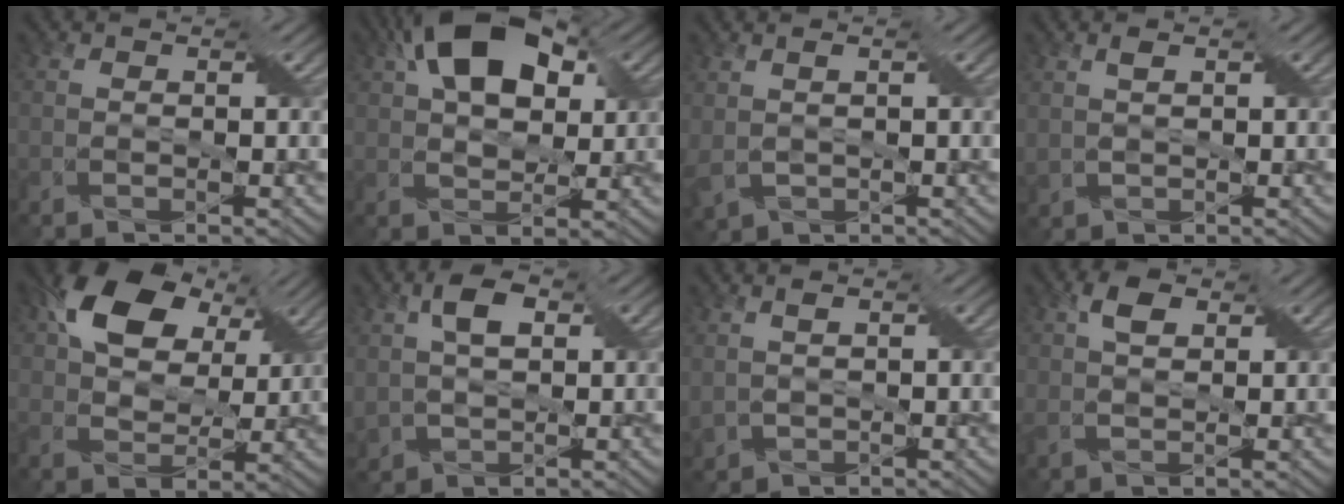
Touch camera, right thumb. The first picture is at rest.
{"total": 11.8, "force": [4.9, 6.9, 8.3], "torque": [-0.150, 0.028, 0.075]}
{"total": 2.7, "force": [0.4, 1.7, 2.1], "torque": [-0.057, -0.003, 0.007]}
{"total": 2.0, "force": [0.8, 1.3, 1.3], "torque": [-0.035, 0.001, 0.017]}
{"total": 12.0, "force": [5.9, 7.9, 6.8], "torque": [-0.145, 0.021, 0.099]}
{"total": 7.0, "force": [1.8, 4.6, 5.0], "torque": [-0.113, 0.003, 0.026]}
{"total": 3.2, "force": [0.7, 2.2, 2.2], "torque": [-0.058, -0.004, 0.013]}
{"total": 4.2, "force": [1.8, 2.5, 2.8], "torque": [-0.059, 0.005, 0.027]}